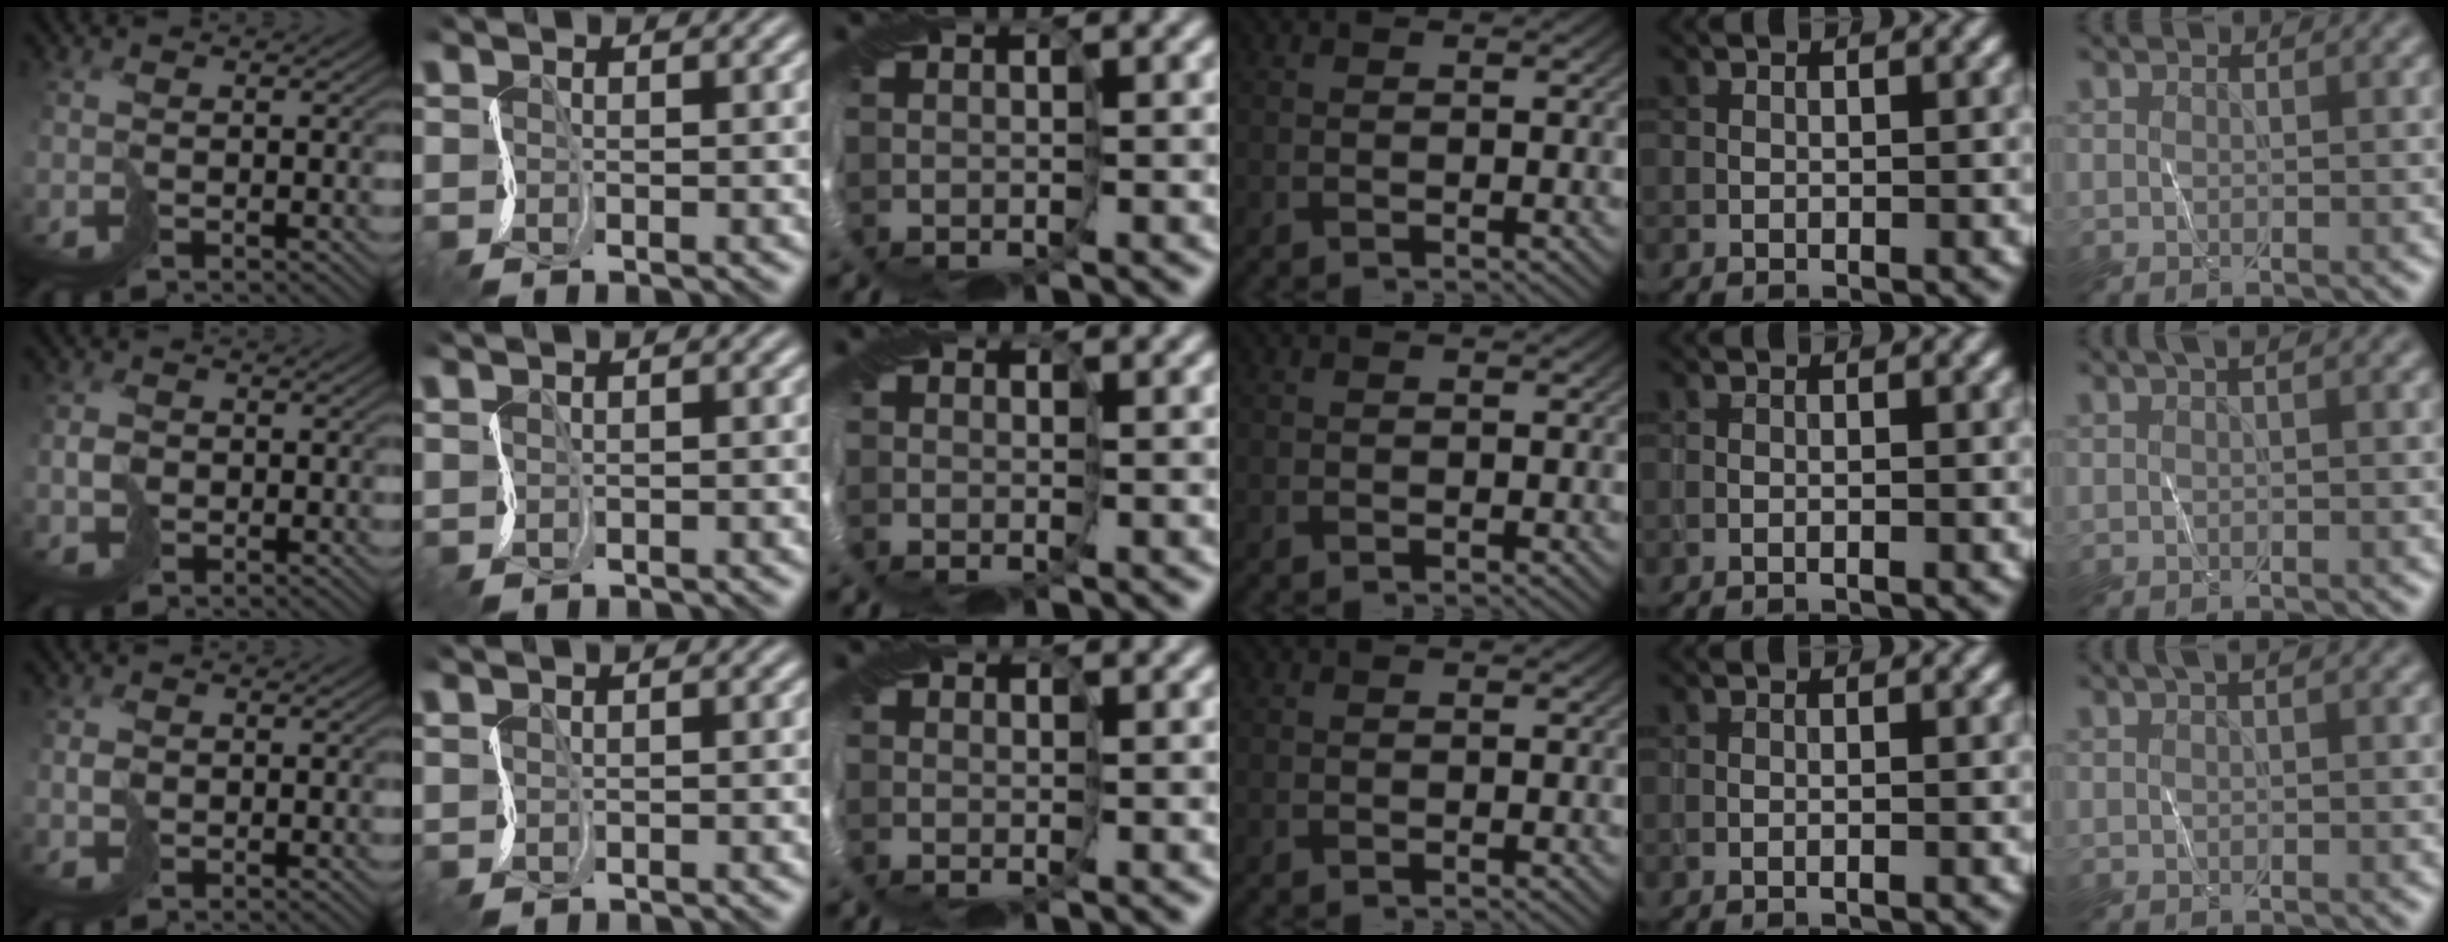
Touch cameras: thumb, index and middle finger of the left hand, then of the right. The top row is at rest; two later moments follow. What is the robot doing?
{"motion": "cut", "object": "bubble wrap"}